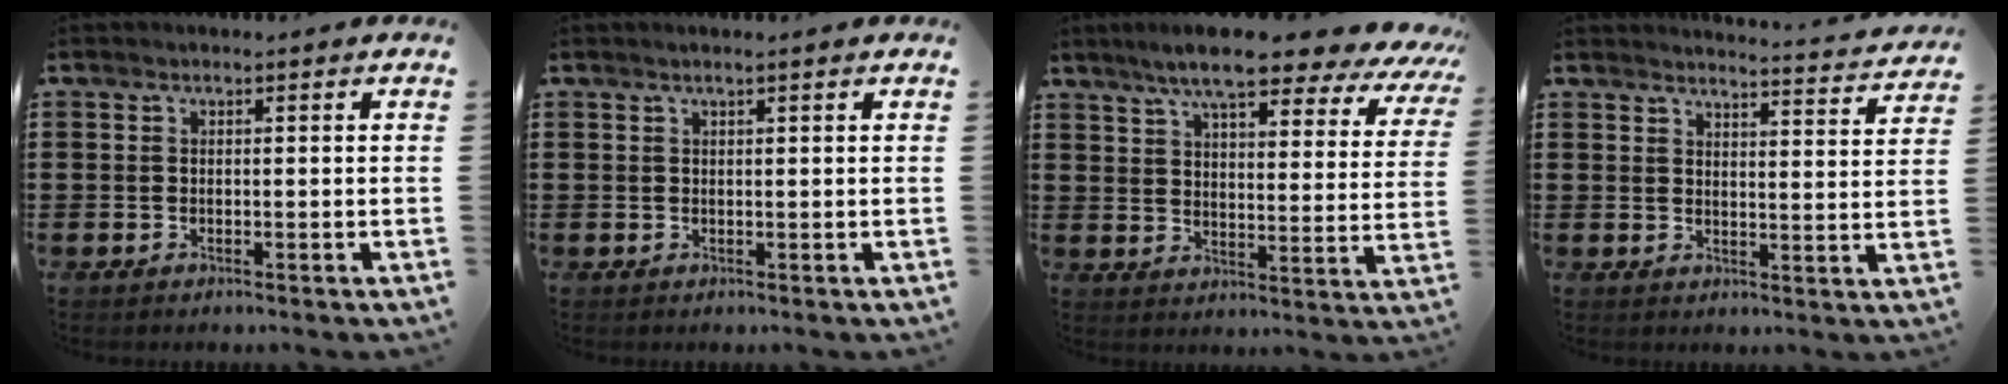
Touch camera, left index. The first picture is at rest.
{"total": 0.8, "force": [0.5, -0.1, 0.6], "torque": [-0.010, 0.000, 0.010]}
{"total": 9.6, "force": [8.1, 1.0, 5.1], "torque": [-0.113, -0.038, 0.137]}
{"total": 3.3, "force": [3.3, -0.5, 0.4], "torque": [-0.014, -0.029, 0.053]}